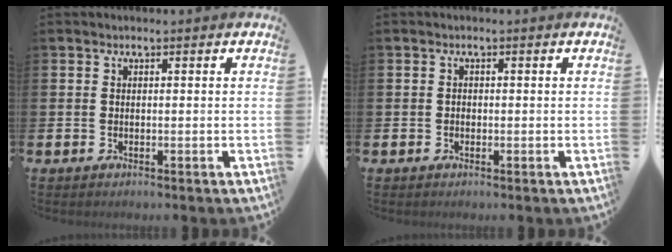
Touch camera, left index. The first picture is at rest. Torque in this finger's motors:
{"motor_torque": [-0.04, 0.08, -0.02, -0.01]}